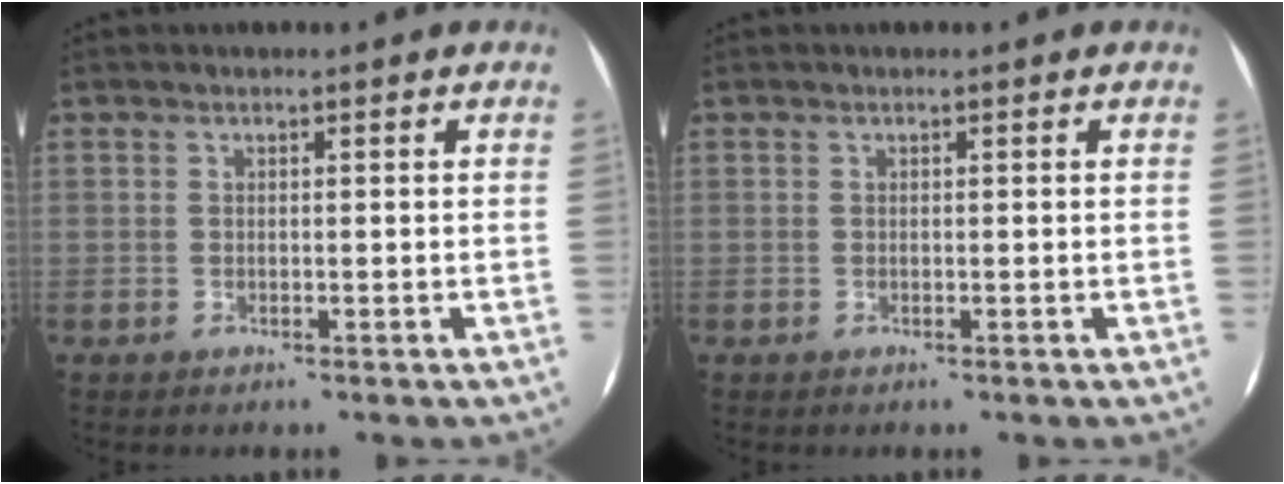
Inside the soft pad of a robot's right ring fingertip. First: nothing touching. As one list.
[{"total": 0.0}]